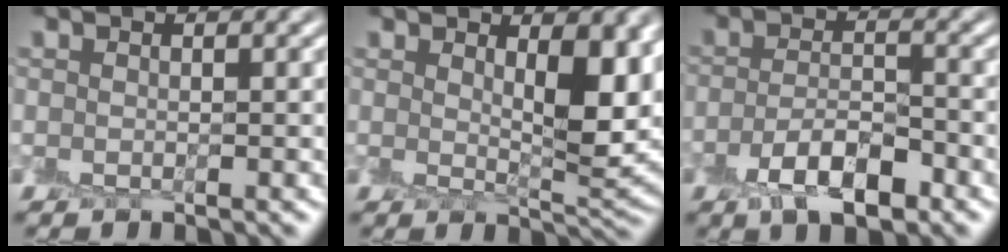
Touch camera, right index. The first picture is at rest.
{"total": 5.9, "force": [1.7, 2.4, 5.1], "torque": [-0.072, -0.005, 0.031]}
{"total": 4.4, "force": [-2.4, 2.0, 3.1], "torque": [-0.055, 0.003, -0.041]}